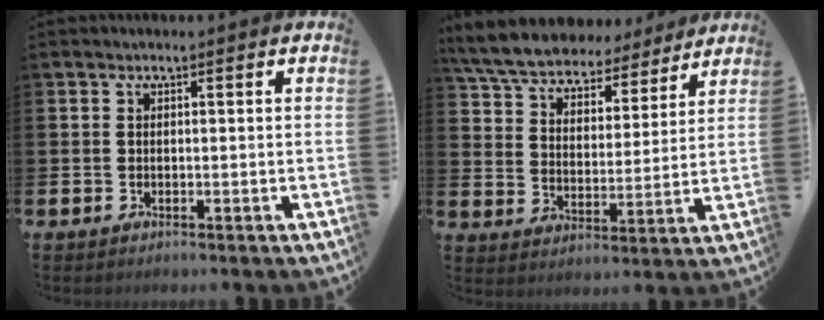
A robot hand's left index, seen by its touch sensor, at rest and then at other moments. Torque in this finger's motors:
{"motor_torque": [0.90, -1.23, -0.41, 0.21]}